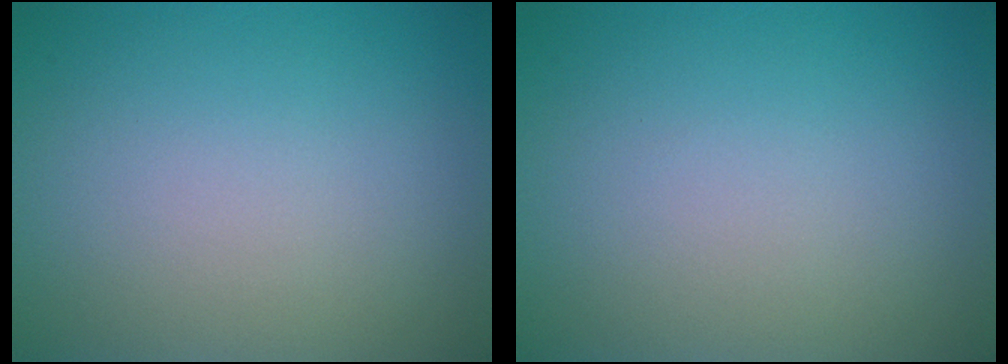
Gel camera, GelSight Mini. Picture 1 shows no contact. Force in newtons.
{"total": 0.0}